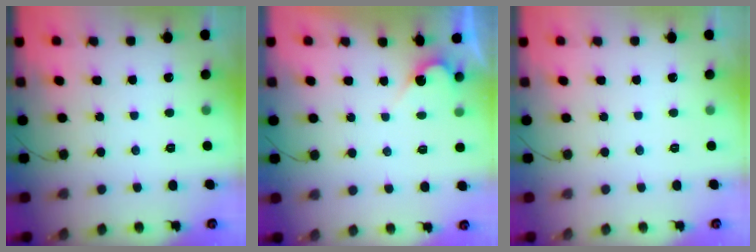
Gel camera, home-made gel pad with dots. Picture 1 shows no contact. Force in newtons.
{"total": 2.7, "press": 2.7, "slide": 0.2}
{"total": 0.0}